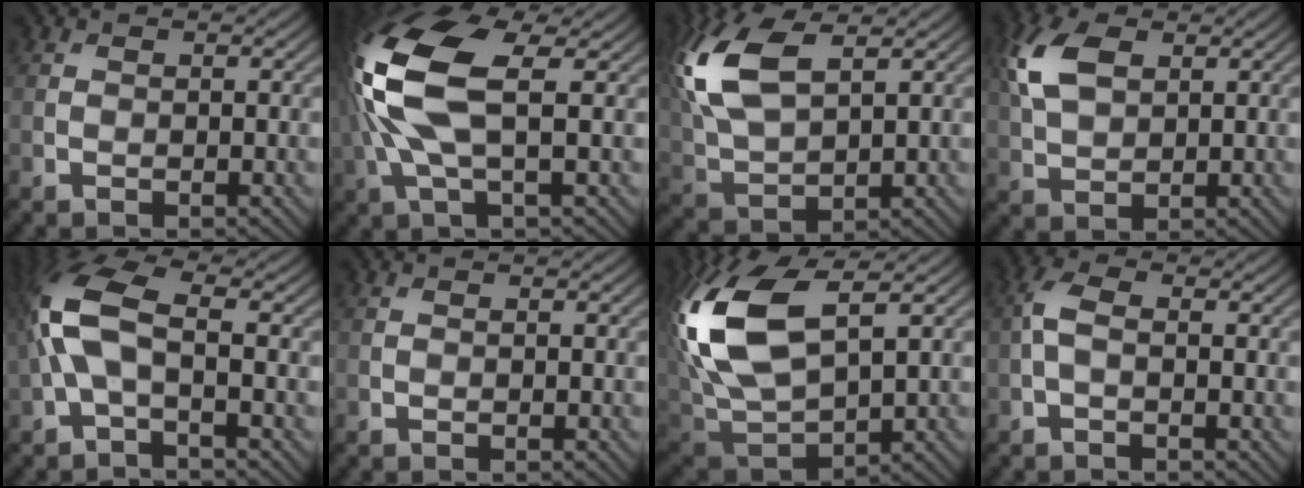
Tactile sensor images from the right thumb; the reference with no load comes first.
{"total": 13.2, "force": [1.7, 5.7, 11.8], "torque": [-0.302, 0.012, 0.030]}
{"total": 12.2, "force": [4.5, 6.0, 9.6], "torque": [-0.253, 0.010, 0.089]}
{"total": 7.6, "force": [2.8, 4.4, 5.4], "torque": [-0.142, 0.014, 0.052]}
{"total": 8.0, "force": [-0.2, 3.5, 7.2], "torque": [-0.175, 0.022, -0.018]}
{"total": 0.0}
{"total": 14.5, "force": [4.4, 7.7, 11.5], "torque": [-0.291, 0.007, 0.097]}
{"total": 2.9, "force": [-0.2, 1.4, 2.5], "torque": [-0.063, 0.009, -0.010]}